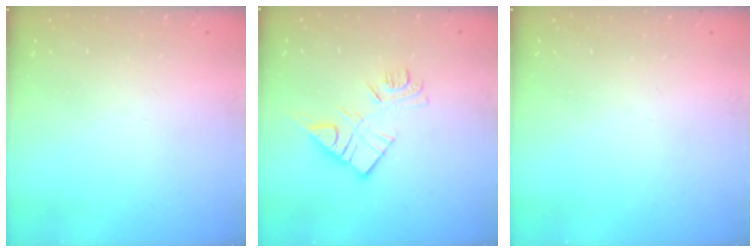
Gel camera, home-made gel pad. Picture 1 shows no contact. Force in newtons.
{"total": 10.8, "press": 10.7, "slide": 0.9}
{"total": 0.0}